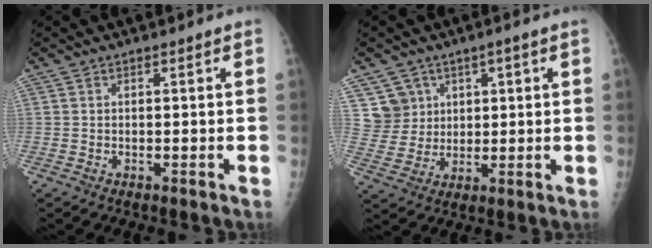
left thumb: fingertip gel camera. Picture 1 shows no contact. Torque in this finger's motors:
{"motor_torque": [0.49, 0.68, 0.37, -0.01, 0.20]}